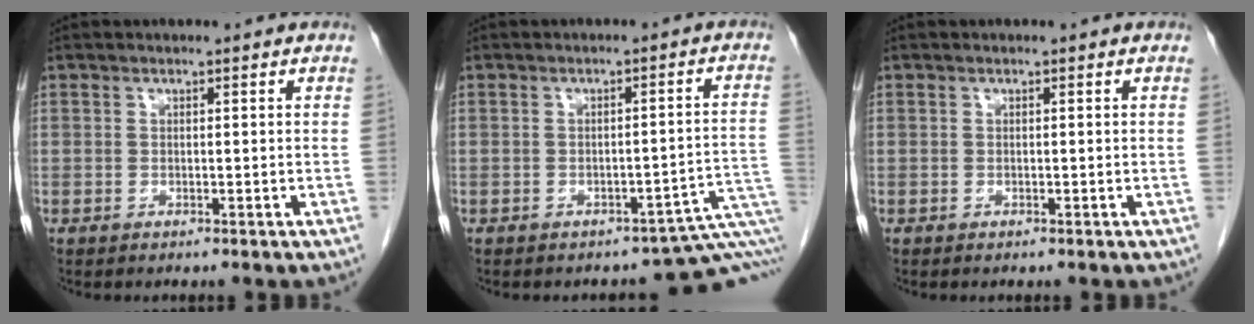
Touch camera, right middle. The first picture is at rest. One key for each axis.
{"total": 6.8, "fx": -3.3, "fy": 2.3, "fz": 5.5, "tx": -0.057, "ty": 0.018, "tz": -0.033}
{"total": 0.0}